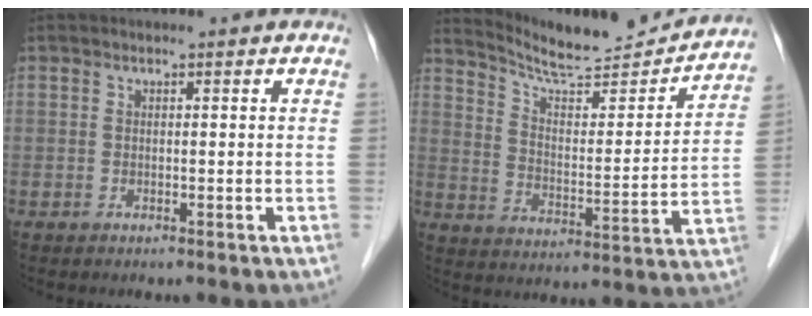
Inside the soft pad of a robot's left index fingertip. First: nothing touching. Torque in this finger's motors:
{"motor_torque": [-0.97, -0.99, 0.10, 0.03]}